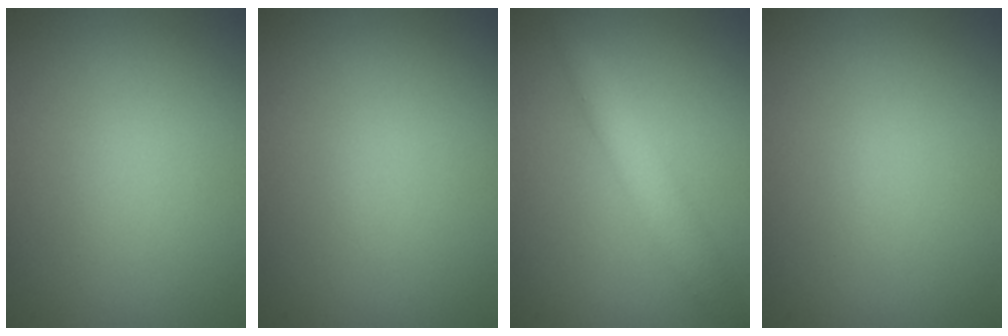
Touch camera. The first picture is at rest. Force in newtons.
{"total": 0.0}
{"total": 3.2, "press": 3.2, "slide": 0.1}
{"total": 0.0}